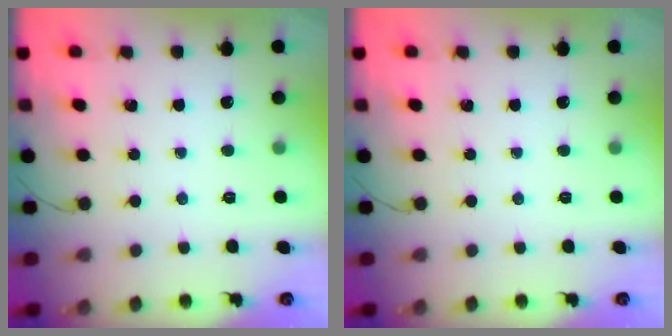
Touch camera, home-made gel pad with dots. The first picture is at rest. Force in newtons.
{"total": 0.0}